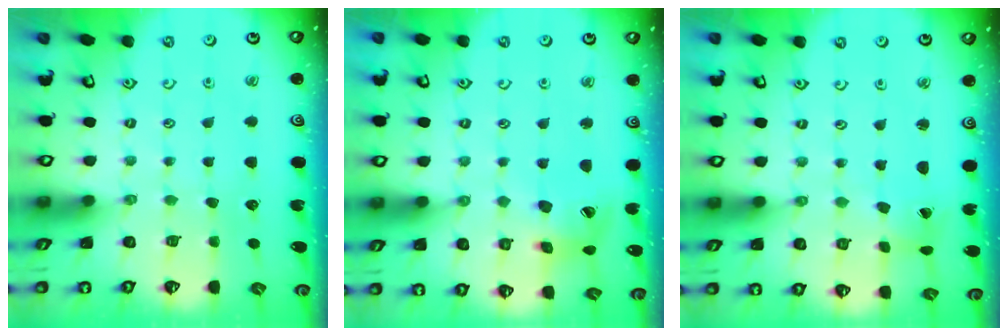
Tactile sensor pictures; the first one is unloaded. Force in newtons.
{"total": 12.4, "press": 12.3, "slide": 1.6}
{"total": 1.4, "press": 1.4, "slide": 0.2}